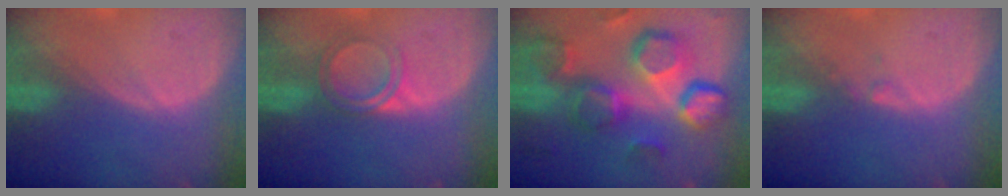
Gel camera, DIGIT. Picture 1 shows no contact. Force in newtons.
{"total": 3.7, "press": 3.6, "slide": 0.3}
{"total": 13.1, "press": 11.4, "slide": 6.4}
{"total": 0.6, "press": 0.6, "slide": 0.2}